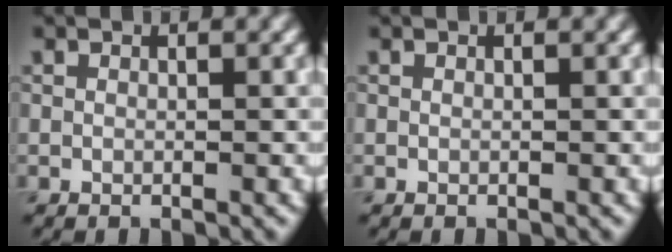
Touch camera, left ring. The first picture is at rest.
{"total": 0.0}